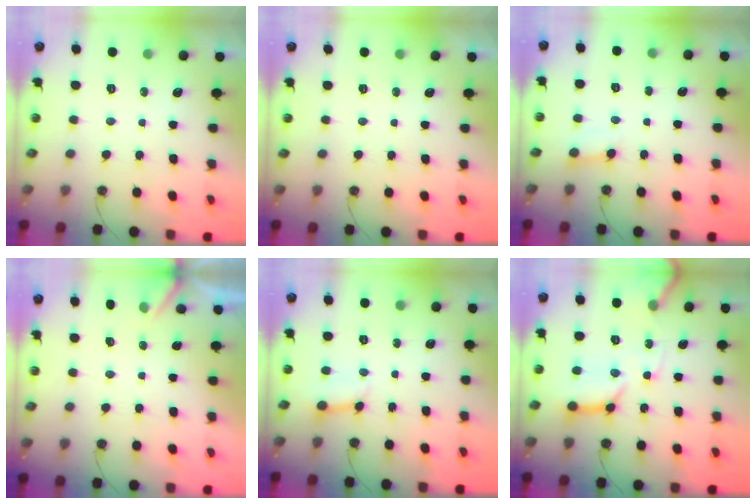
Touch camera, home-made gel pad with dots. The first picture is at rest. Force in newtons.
{"total": 0.0}
{"total": 2.5, "press": 2.5, "slide": 0.2}
{"total": 3.1, "press": 3.1, "slide": 0.2}
{"total": 2.9, "press": 2.9, "slide": 0.2}
{"total": 14.4, "press": 14.3, "slide": 1.6}